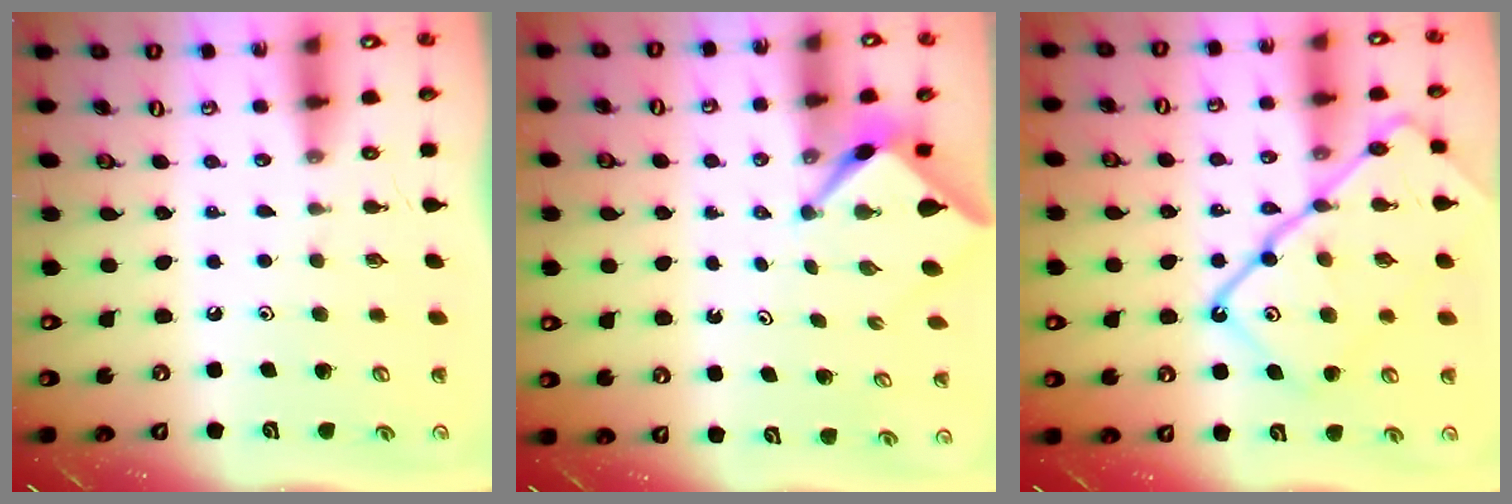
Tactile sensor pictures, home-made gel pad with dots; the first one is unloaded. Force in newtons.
{"total": 2.6, "press": 2.6, "slide": 0.3}
{"total": 20.3, "press": 20.2, "slide": 1.8}